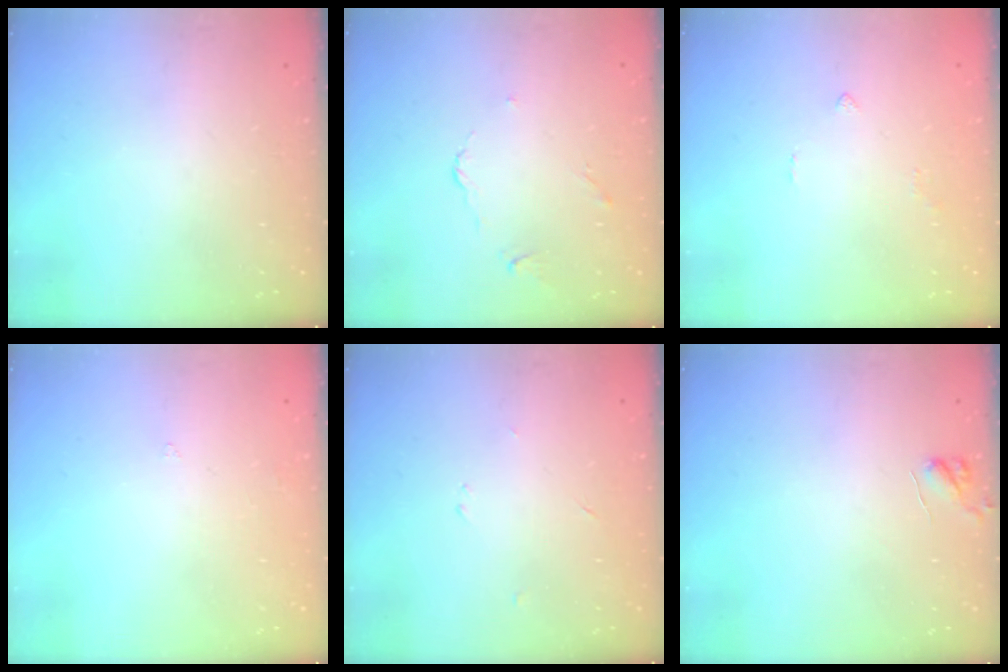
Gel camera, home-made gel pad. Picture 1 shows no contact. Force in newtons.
{"total": 2.9, "press": 2.8, "slide": 0.6}
{"total": 1.6, "press": 1.5, "slide": 0.6}
{"total": 2.3, "press": 2.3, "slide": 0.5}
{"total": 2.2, "press": 2.2, "slide": 0.2}
{"total": 3.3, "press": 3.3, "slide": 0.4}